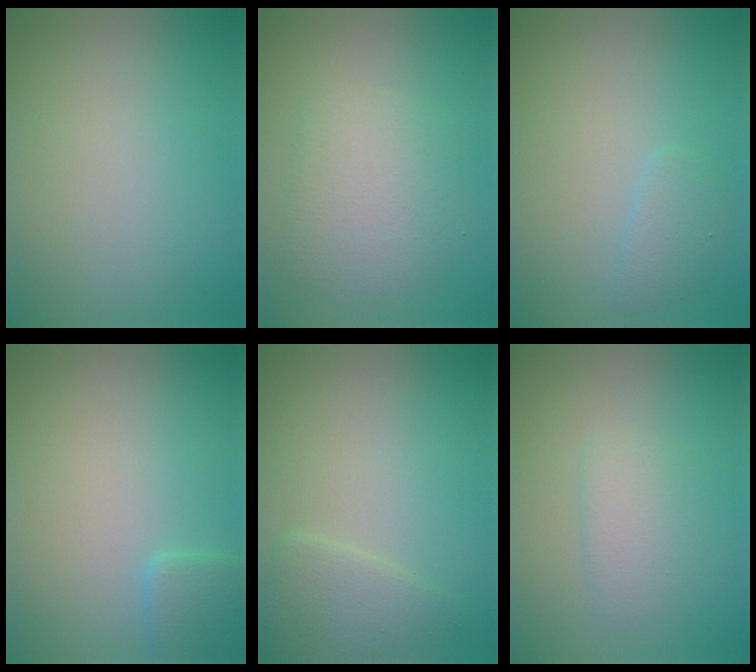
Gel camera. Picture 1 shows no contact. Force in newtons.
{"total": 4.0, "press": 4.0, "slide": 0.2}
{"total": 1.4, "press": 1.4, "slide": 0.1}
{"total": 2.1, "press": 2.1, "slide": 0.1}
{"total": 2.7, "press": 2.7, "slide": 0.1}
{"total": 1.8, "press": 1.8, "slide": 0.1}